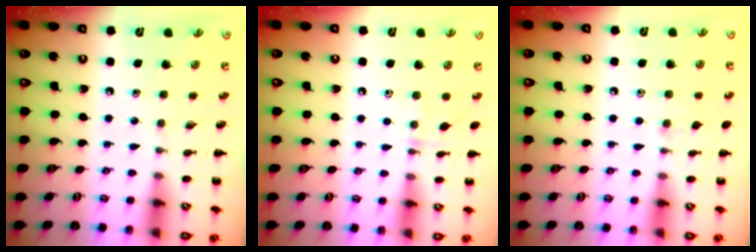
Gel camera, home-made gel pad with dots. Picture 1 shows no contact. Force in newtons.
{"total": 6.9, "press": 6.6, "slide": 1.9}
{"total": 4.7, "press": 4.4, "slide": 1.7}